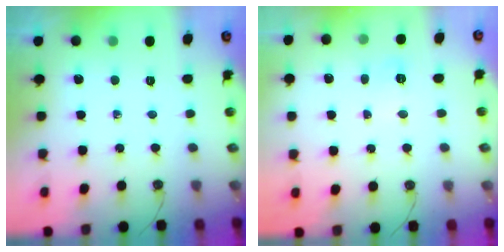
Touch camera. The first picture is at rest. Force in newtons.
{"total": 3.8, "press": 3.8, "slide": 0.5}